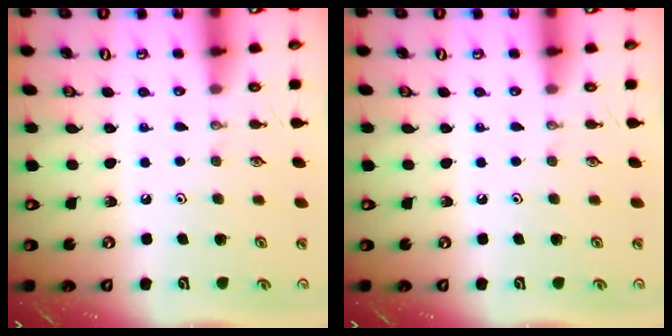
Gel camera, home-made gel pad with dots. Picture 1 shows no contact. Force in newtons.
{"total": 0.0}